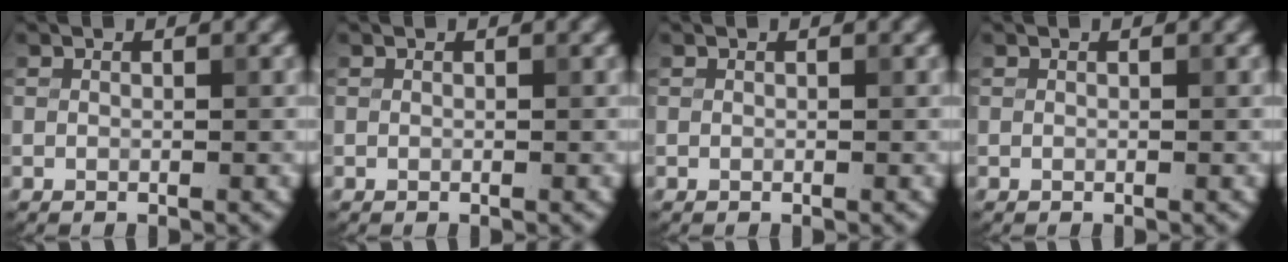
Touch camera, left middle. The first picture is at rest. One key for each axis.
{"total": 0.0}
{"total": 0.0}
{"total": 0.0}